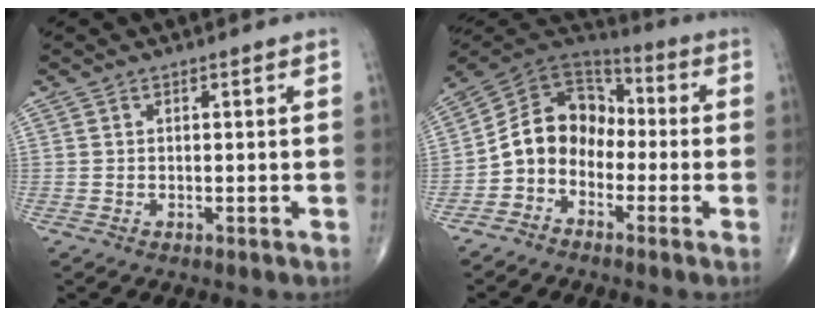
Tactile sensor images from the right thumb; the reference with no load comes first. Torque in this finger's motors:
{"motor_torque": [1.79, 1.47, 1.29, -0.62, 0.08]}